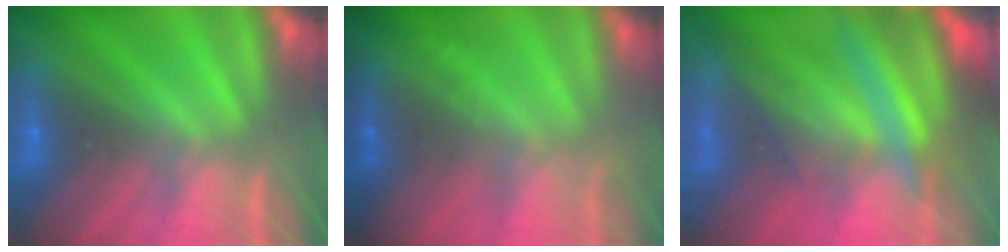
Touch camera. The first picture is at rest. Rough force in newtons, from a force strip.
{"total": 1.9}
{"total": 10.4}